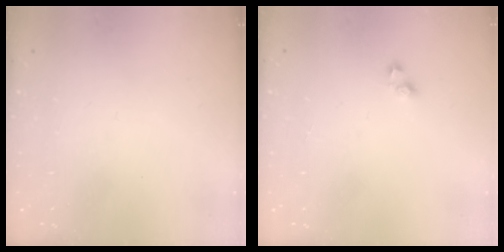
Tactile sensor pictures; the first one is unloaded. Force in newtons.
{"total": 2.9, "press": 2.9, "slide": 0.3}